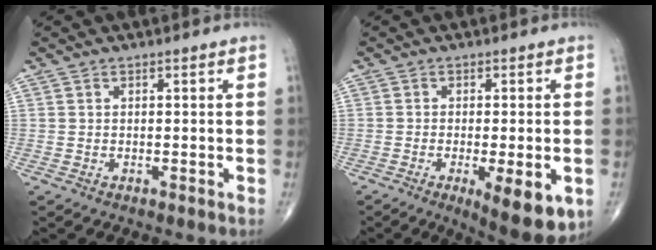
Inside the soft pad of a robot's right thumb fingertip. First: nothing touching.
{"total": 10.8, "force": [-3.8, 3.2, 9.5], "torque": [-0.123, -0.014, -0.048]}